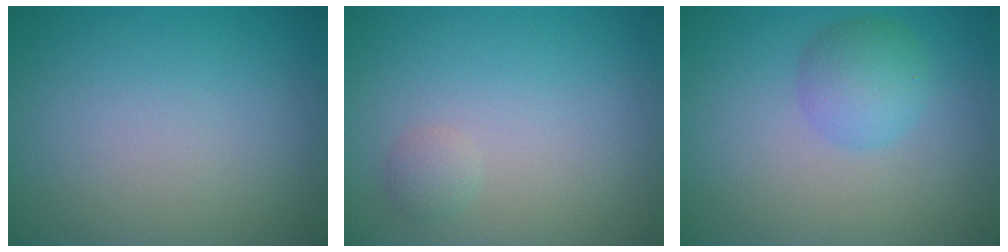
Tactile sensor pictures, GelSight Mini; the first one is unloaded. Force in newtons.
{"total": 1.0, "press": 1.0, "slide": 0.1}
{"total": 3.0, "press": 2.9, "slide": 0.2}